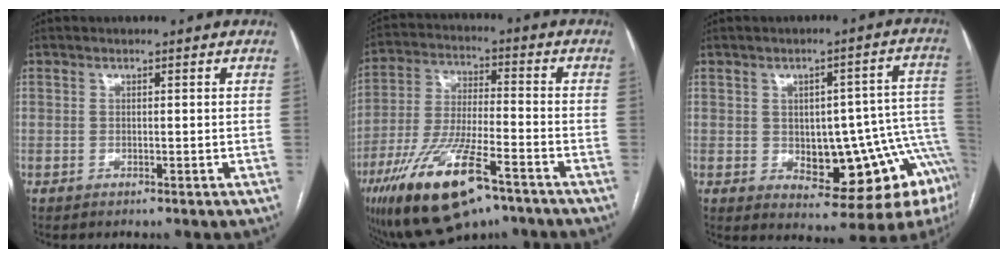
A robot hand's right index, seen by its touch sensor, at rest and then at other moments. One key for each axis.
{"total": 17.4, "fx": -10.3, "fy": 4.4, "fz": 13.3, "tx": -0.274, "ty": -0.026, "tz": -0.180}
{"total": 16.4, "fx": -4.0, "fy": 6.3, "fz": 14.6, "tx": -0.114, "ty": 0.033, "tz": -0.031}